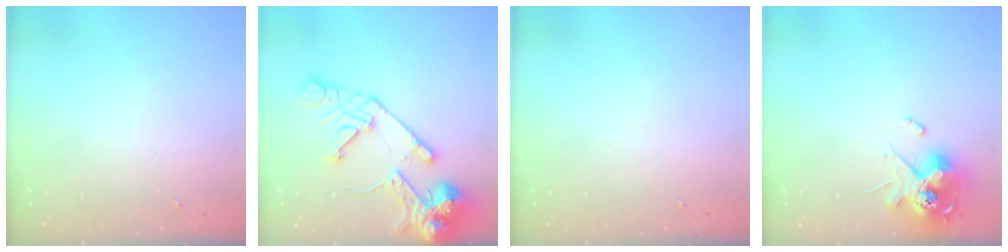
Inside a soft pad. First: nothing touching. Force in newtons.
{"total": 18.1, "press": 17.9, "slide": 2.8}
{"total": 0.0}
{"total": 14.0, "press": 13.9, "slide": 1.5}